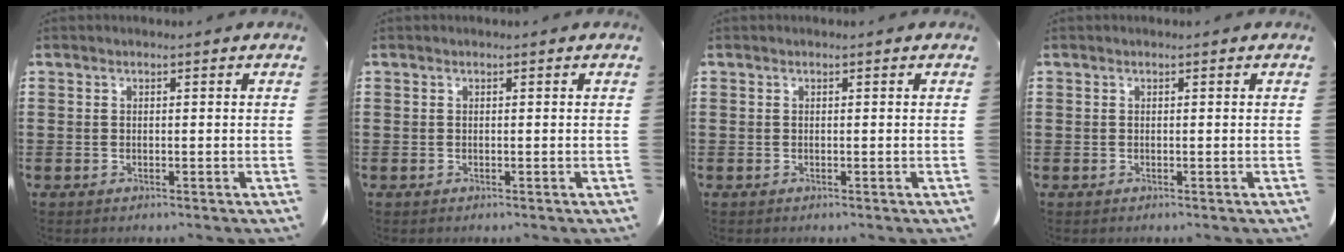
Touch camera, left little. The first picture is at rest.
{"total": 0.0}
{"total": 0.0}
{"total": 0.0}